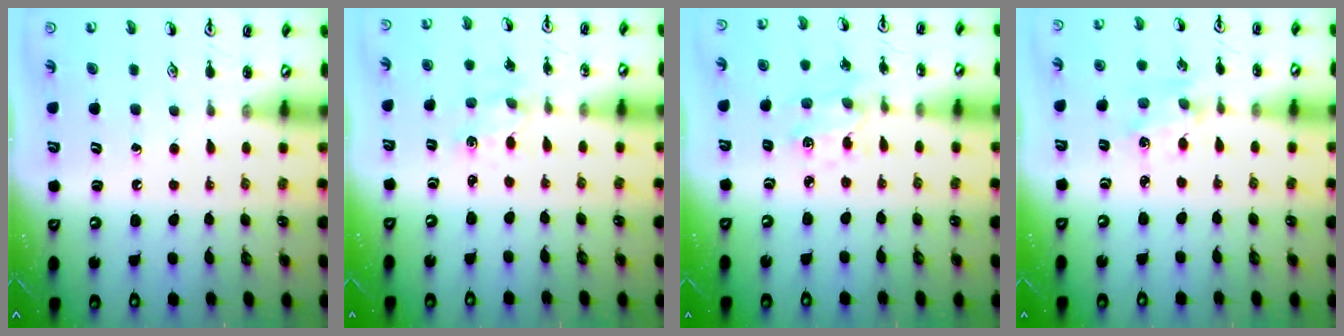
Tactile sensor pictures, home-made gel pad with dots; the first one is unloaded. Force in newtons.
{"total": 1.9, "press": 1.9, "slide": 0.3}
{"total": 1.9, "press": 1.9, "slide": 0.2}
{"total": 1.1, "press": 1.1, "slide": 0.2}